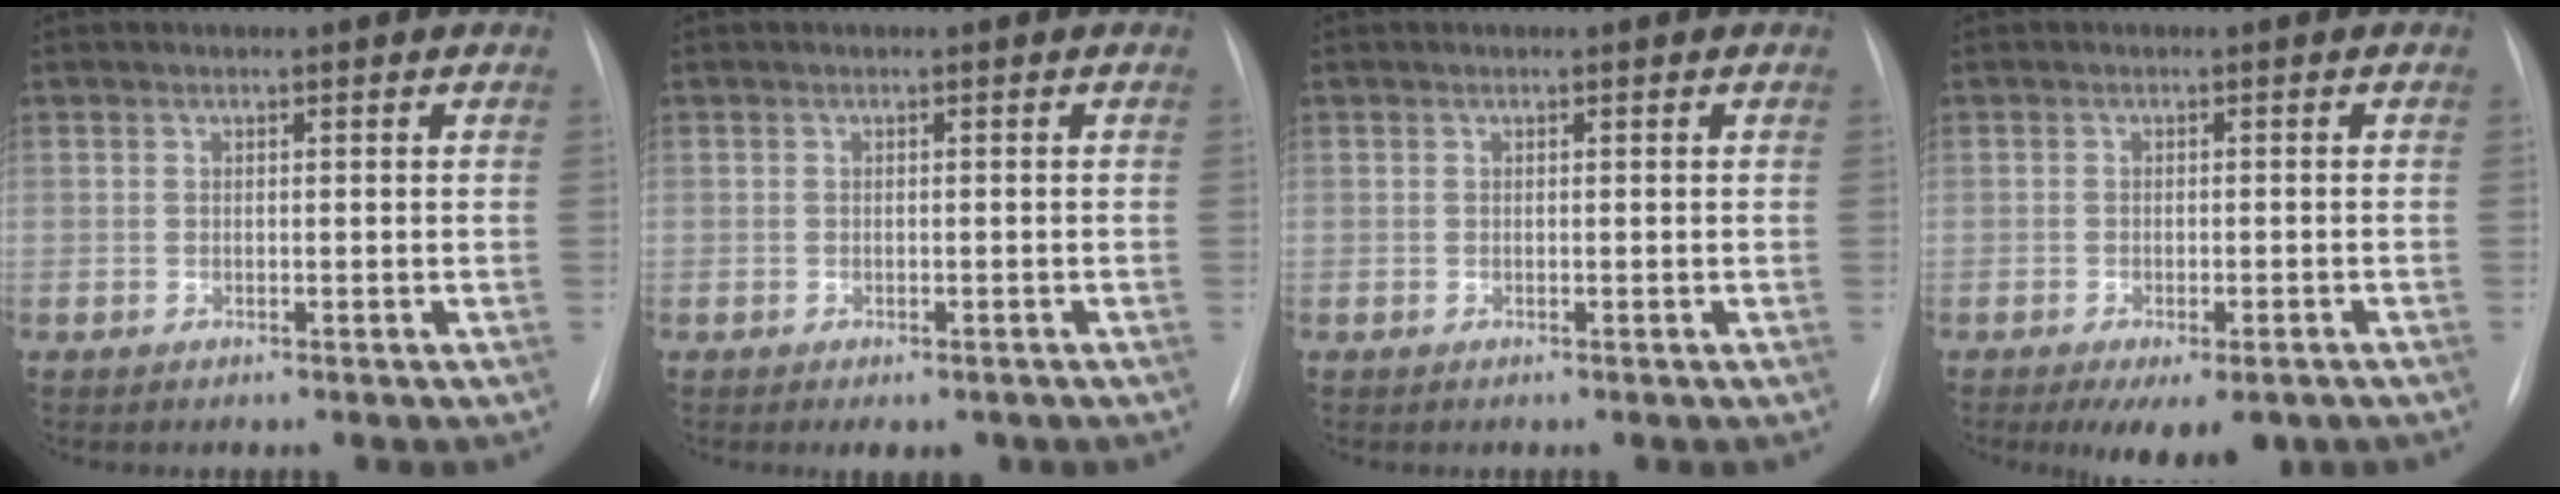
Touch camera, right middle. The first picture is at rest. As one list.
[{"total": 2.3, "force": [-1.6, 1.2, 1.2], "torque": [-0.009, -0.002, -0.013]}, {"total": 0.0}, {"total": 6.8, "force": [-4.6, 2.4, 4.4], "torque": [-0.048, -0.008, -0.063]}]